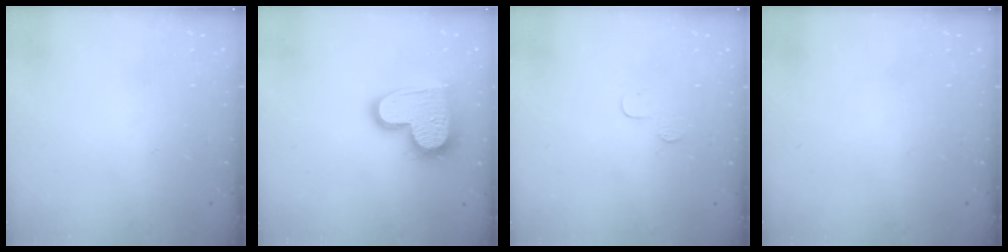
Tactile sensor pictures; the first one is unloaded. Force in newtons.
{"total": 16.7, "press": 16.7, "slide": 1.0}
{"total": 3.9, "press": 3.9, "slide": 0.4}
{"total": 0.0}